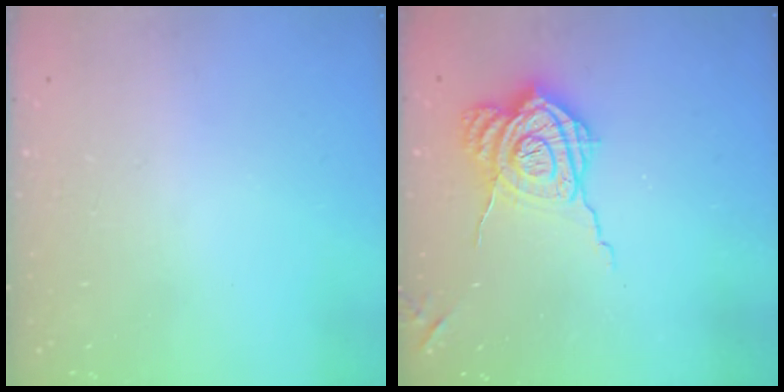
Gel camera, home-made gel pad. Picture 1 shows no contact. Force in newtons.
{"total": 12.6, "press": 12.6, "slide": 0.8}